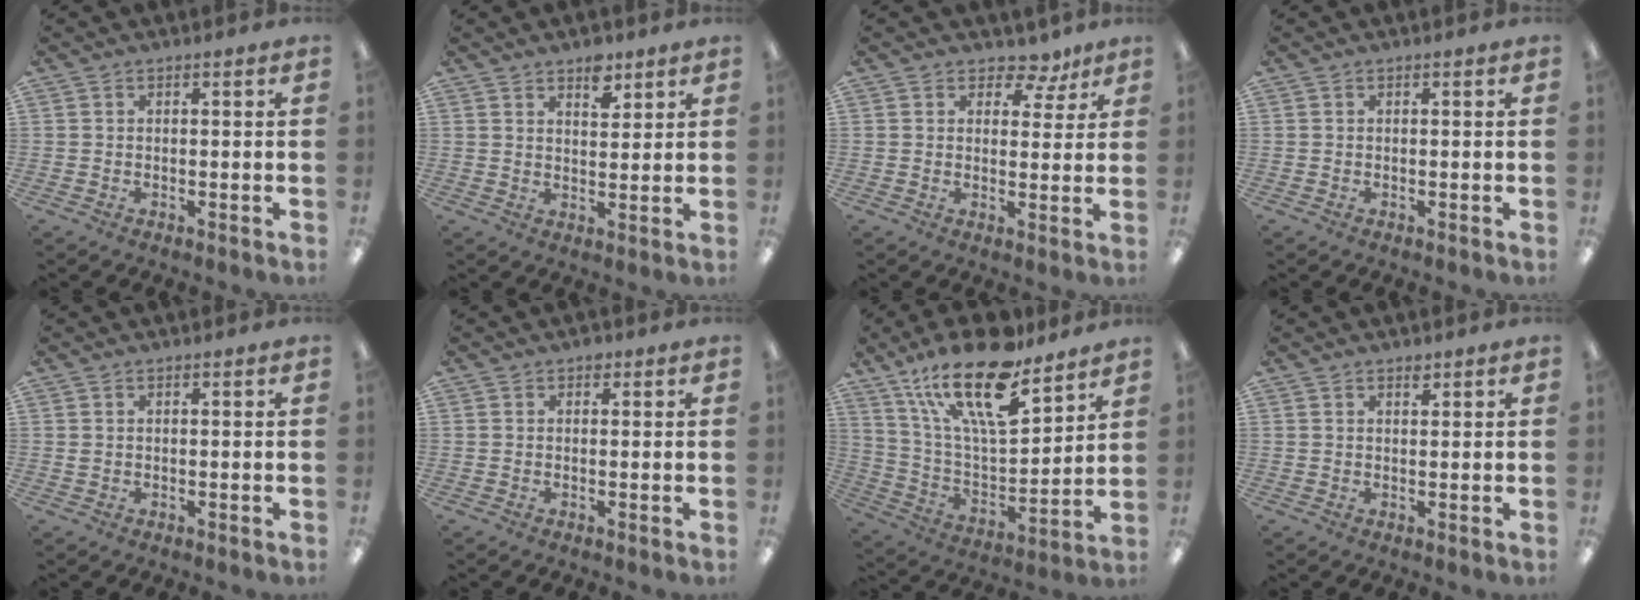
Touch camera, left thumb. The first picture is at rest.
{"total": 5.4, "force": [4.0, 2.6, 2.5], "torque": [-0.019, -0.026, 0.066]}
{"total": 5.6, "force": [4.0, 3.2, 2.3], "torque": [-0.018, -0.022, 0.066]}
{"total": 0.0}
{"total": 1.0, "force": [0.4, 0.7, 0.6], "torque": [-0.013, 0.003, 0.006]}
{"total": 1.5, "force": [0.8, 1.0, 0.8], "torque": [-0.008, 0.000, 0.013]}
{"total": 23.4, "force": [15.9, 8.0, 15.2], "torque": [-0.274, -0.096, 0.272]}
{"total": 1.7, "force": [1.4, 0.7, 0.8], "torque": [0.000, -0.008, 0.022]}